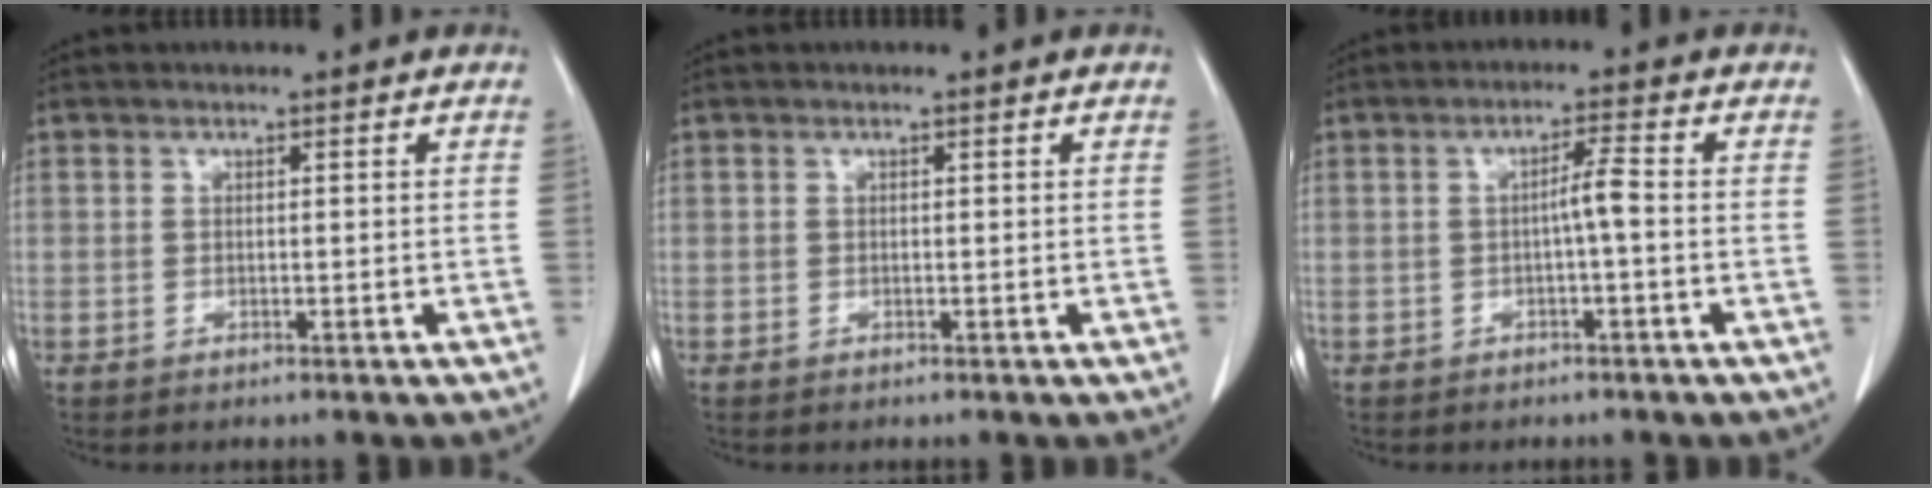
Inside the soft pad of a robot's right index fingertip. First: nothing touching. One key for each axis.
{"total": 0.0}
{"total": 3.1, "fx": -0.5, "fy": 0.1, "fz": 3.1, "tx": -0.054, "ty": 0.005, "tz": -0.008}